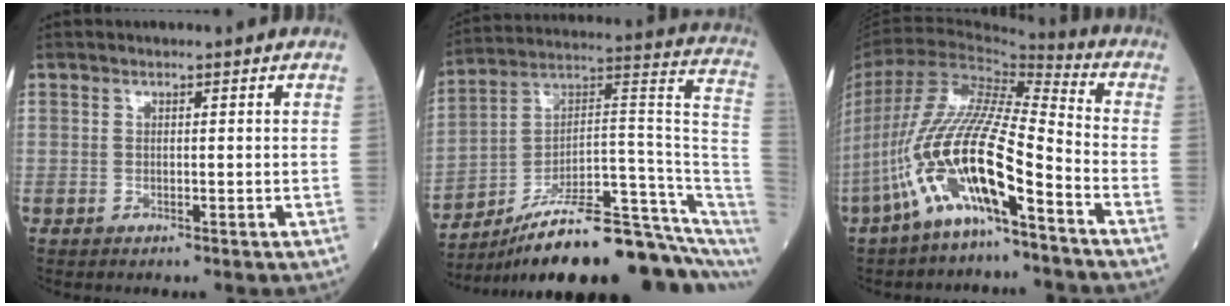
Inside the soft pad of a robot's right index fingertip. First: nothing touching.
{"total": 23.3, "force": [-16.3, 3.2, 16.3], "torque": [-0.158, 0.053, -0.251]}
{"total": 19.2, "force": [-9.0, 3.6, 16.5], "torque": [-0.358, -0.009, -0.167]}